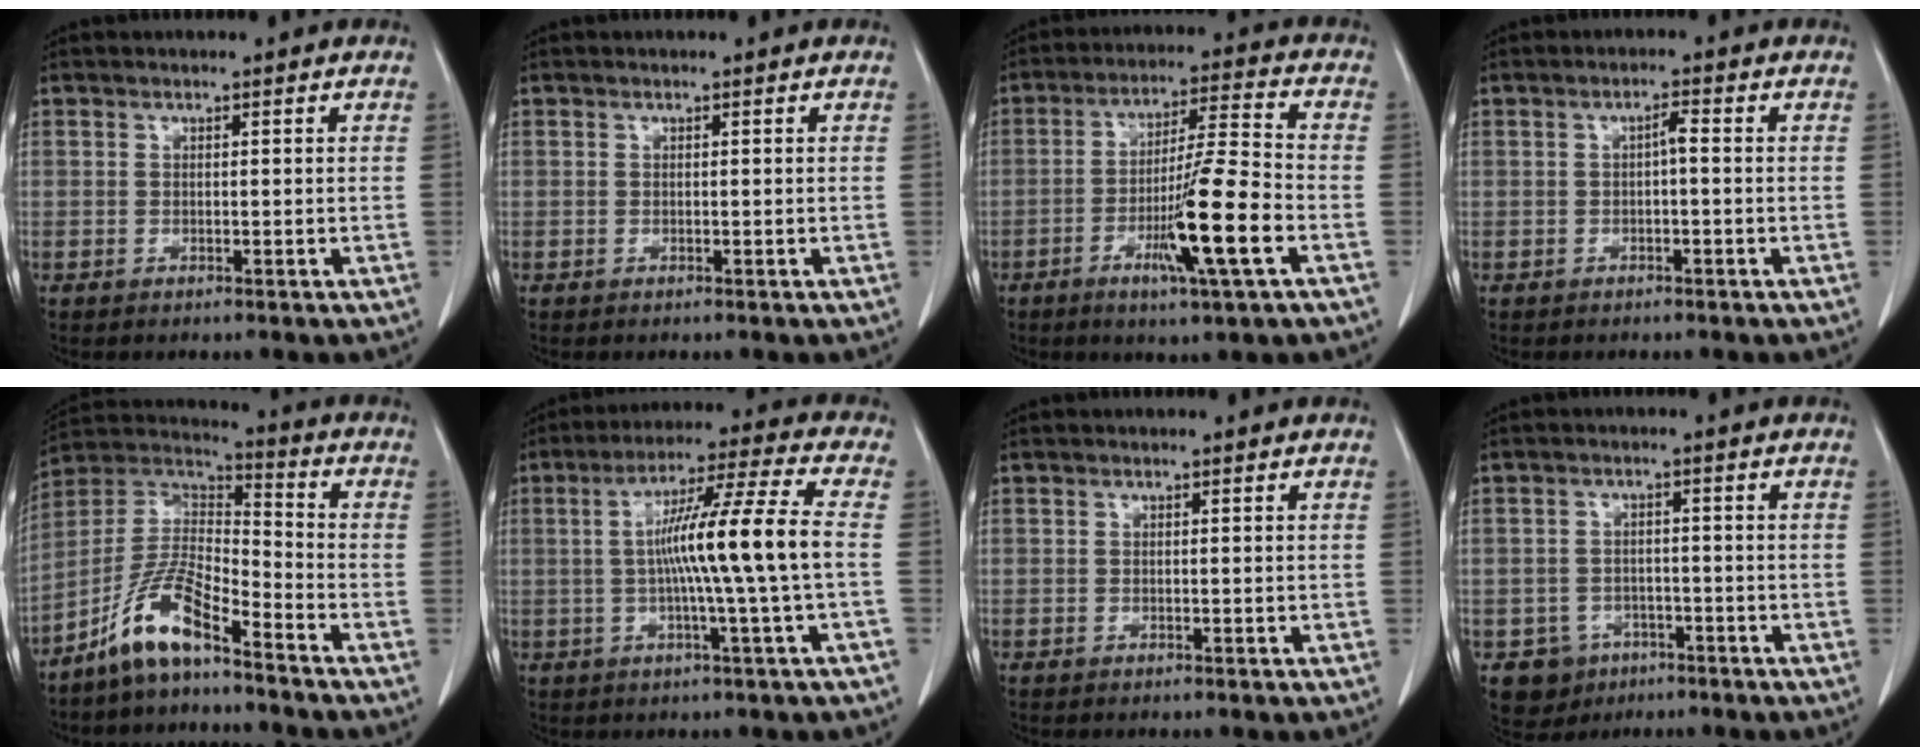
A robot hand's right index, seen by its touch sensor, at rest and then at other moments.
{"total": 0.0}
{"total": 12.6, "force": [-4.5, -0.2, 11.8], "torque": [-0.208, -0.011, -0.079]}
{"total": 1.5, "force": [0.0, 0.3, 1.4], "torque": [-0.026, 0.005, 0.001]}
{"total": 10.3, "force": [-7.4, 2.1, 6.9], "torque": [-0.151, 0.015, -0.146]}
{"total": 12.3, "force": [-0.4, -1.6, 12.2], "torque": [-0.208, 0.009, -0.009]}
{"total": 0.0}
{"total": 5.1, "force": [-2.5, 4.4, 0.5], "torque": [-0.005, 0.011, -0.033]}